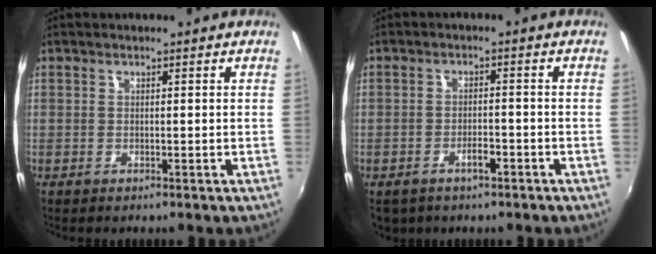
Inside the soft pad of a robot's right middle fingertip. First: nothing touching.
{"total": 4.6, "force": [-2.6, 2.7, 2.7], "torque": [-0.053, 0.001, -0.033]}